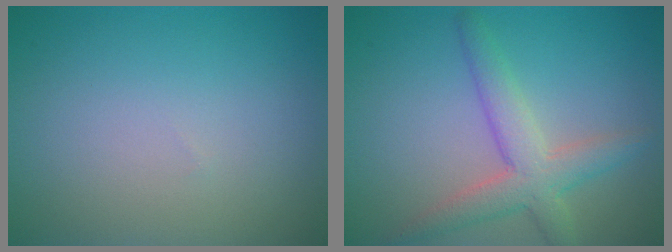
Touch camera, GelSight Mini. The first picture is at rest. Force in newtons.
{"total": 4.2, "press": 4.2, "slide": 0.4}